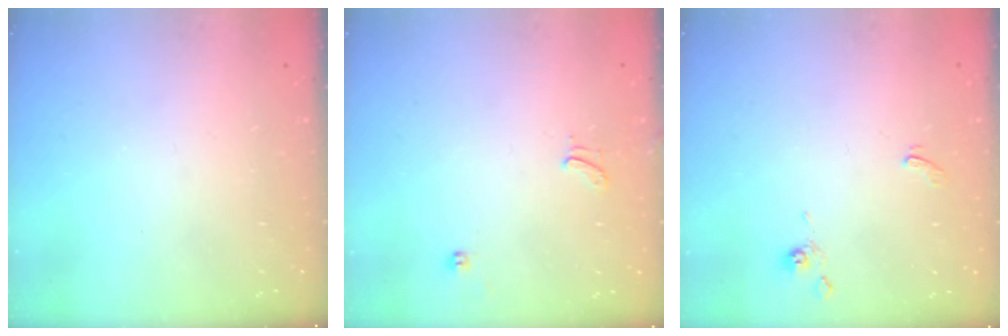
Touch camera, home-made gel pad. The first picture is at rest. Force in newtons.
{"total": 1.5, "press": 1.2, "slide": 1.0}
{"total": 0.6, "press": 0.3, "slide": 0.5}